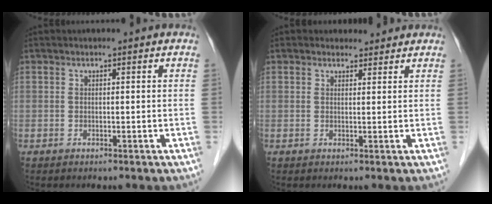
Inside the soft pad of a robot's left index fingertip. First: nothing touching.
{"total": 1.8, "force": [1.6, 0.9, -0.1], "torque": [0.001, 0.001, 0.019]}